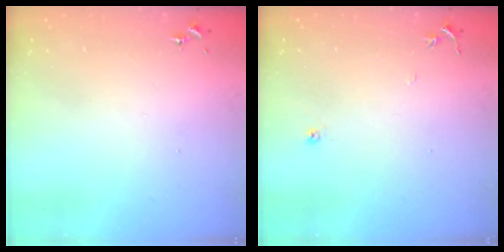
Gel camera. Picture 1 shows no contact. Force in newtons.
{"total": 4.6, "press": 4.6, "slide": 0.5}